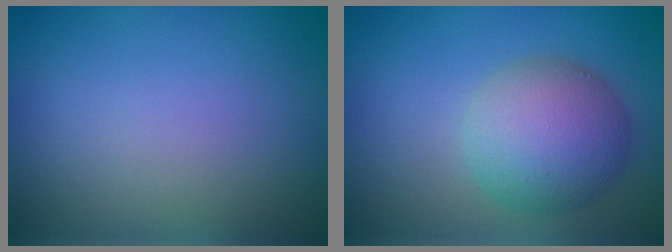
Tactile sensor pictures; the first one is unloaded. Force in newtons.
{"total": 6.2, "press": 6.2, "slide": 0.0}